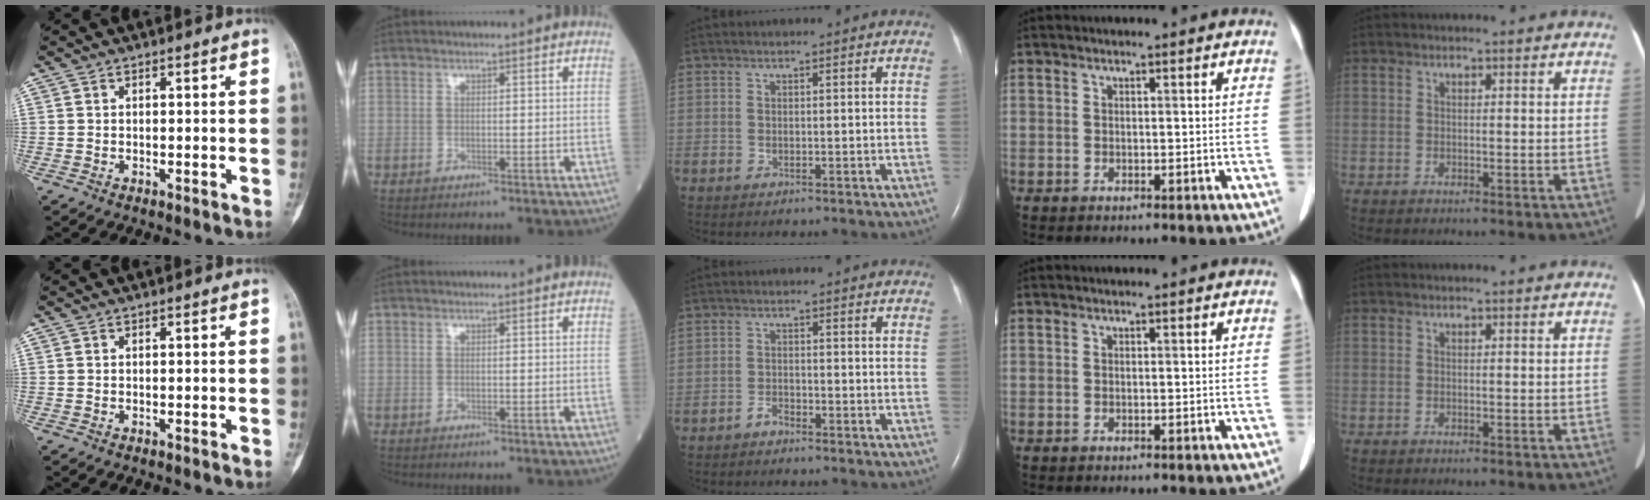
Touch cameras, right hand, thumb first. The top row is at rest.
{"middle": {"total": 1.6, "force": [-1.4, 0.6, 0.5], "torque": [-0.011, 0.001, -0.024]}}